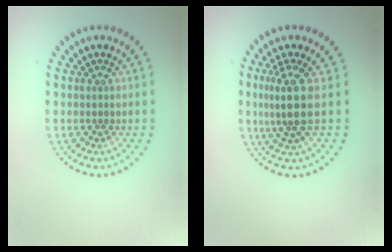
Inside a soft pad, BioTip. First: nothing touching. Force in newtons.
{"total": 3.5, "press": 2.7, "slide": 2.3}